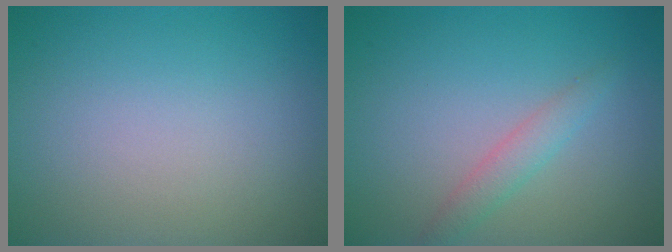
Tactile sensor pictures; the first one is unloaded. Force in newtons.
{"total": 1.8, "press": 1.8, "slide": 0.0}